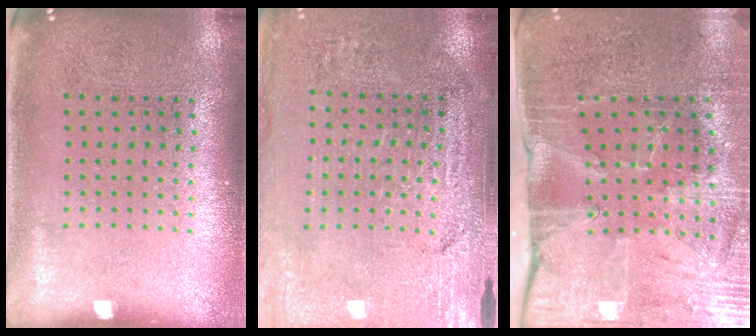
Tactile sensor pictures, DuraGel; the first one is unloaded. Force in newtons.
{"total": 3.1, "press": 3.1, "slide": 0.3}
{"total": 4.3, "press": 3.6, "slide": 2.3}